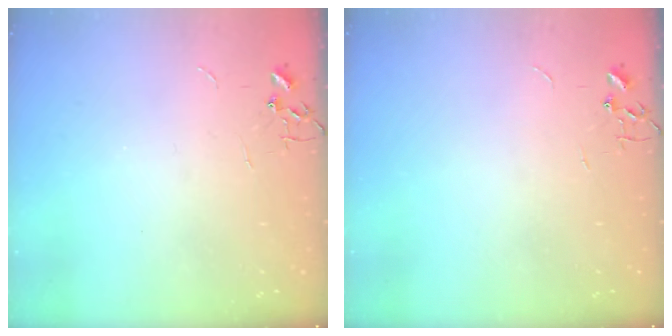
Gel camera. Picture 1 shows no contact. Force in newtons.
{"total": 0.0}